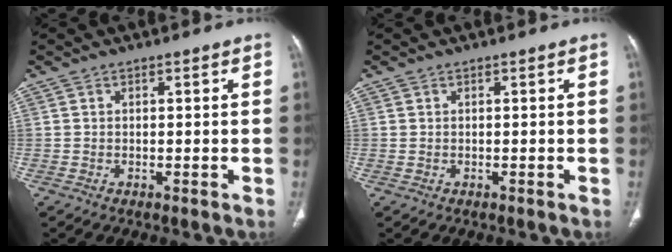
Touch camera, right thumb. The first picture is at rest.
{"total": 0.0}